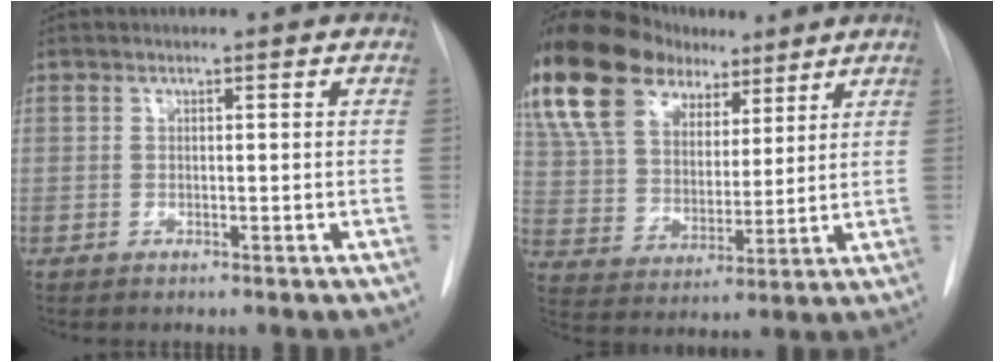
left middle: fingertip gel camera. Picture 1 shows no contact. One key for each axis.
{"total": 18.5, "fx": 12.0, "fy": 10.6, "fz": 9.1, "tx": -0.195, "ty": 0.050, "tz": 0.220}